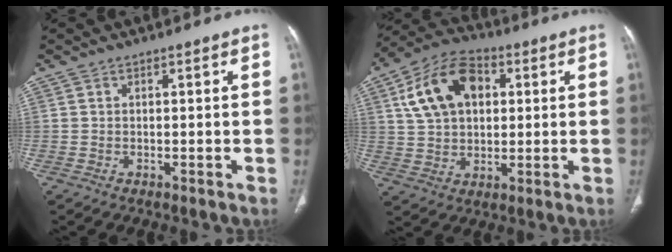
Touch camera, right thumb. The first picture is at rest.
{"total": 15.0, "force": [4.2, 9.8, 10.5], "torque": [-0.170, 0.012, 0.073]}